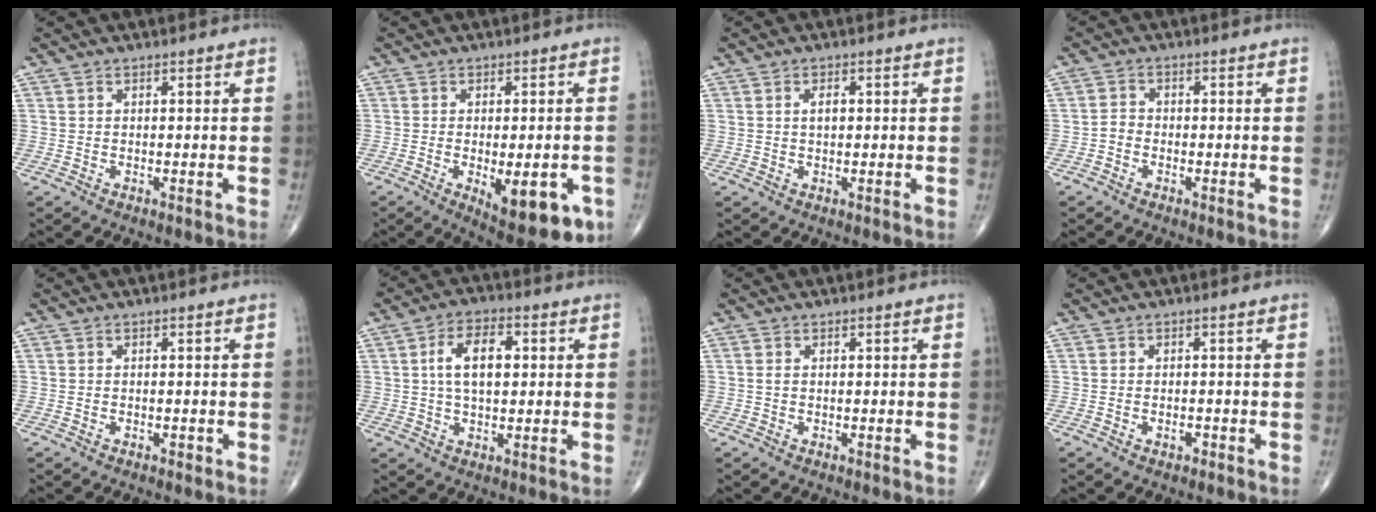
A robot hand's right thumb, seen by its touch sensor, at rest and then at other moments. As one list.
[{"total": 13.1, "force": [-4.4, 5.3, 11.2], "torque": [-0.136, -0.007, -0.044]}, {"total": 1.8, "force": [0.3, 1.0, 1.5], "torque": [-0.023, 0.001, 0.003]}, {"total": 2.0, "force": [-0.9, 1.5, 0.9], "torque": [-0.012, 0.008, -0.024]}, {"total": 0.6, "force": [-0.3, 0.3, 0.3], "torque": [-0.006, 0.001, -0.005]}, {"total": 8.6, "force": [1.3, 4.7, 7.1], "torque": [-0.116, 0.011, 0.019]}, {"total": 0.6, "force": [0.0, 0.4, 0.5], "torque": [-0.012, -0.001, -0.001]}, {"total": 1.3, "force": [-0.7, 0.8, 0.8], "torque": [-0.015, 0.006, -0.010]}]